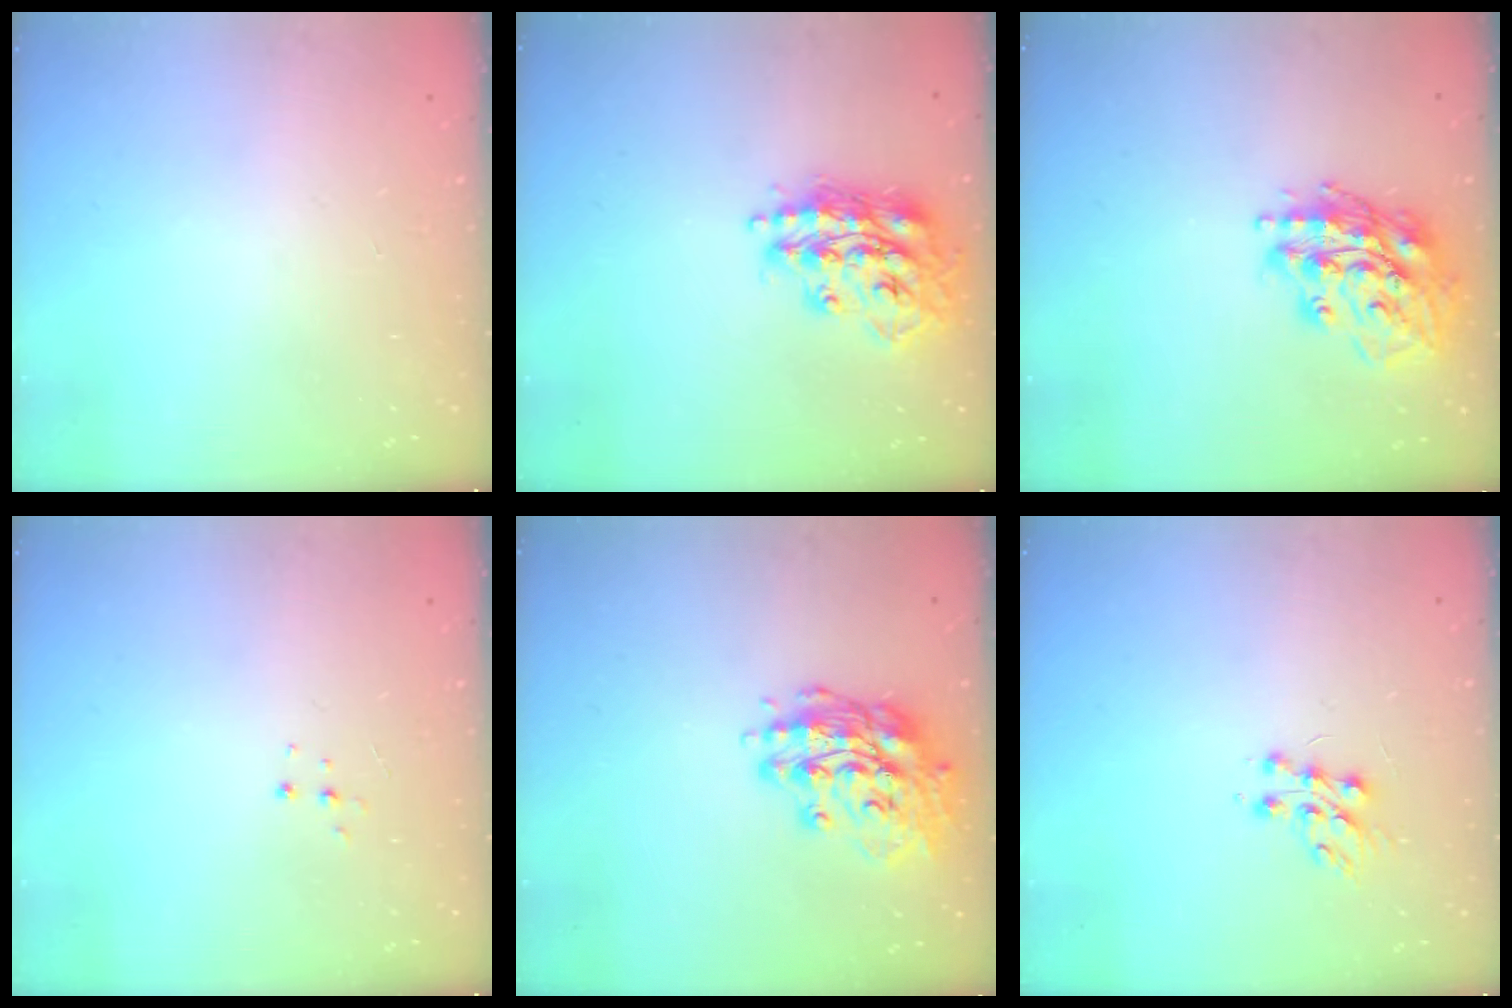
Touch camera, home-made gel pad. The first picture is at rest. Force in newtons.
{"total": 17.5, "press": 17.5, "slide": 1.2}
{"total": 17.6, "press": 17.4, "slide": 2.6}
{"total": 3.8, "press": 3.8, "slide": 0.3}
{"total": 15.0, "press": 14.7, "slide": 2.6}
{"total": 7.9, "press": 7.8, "slide": 0.6}